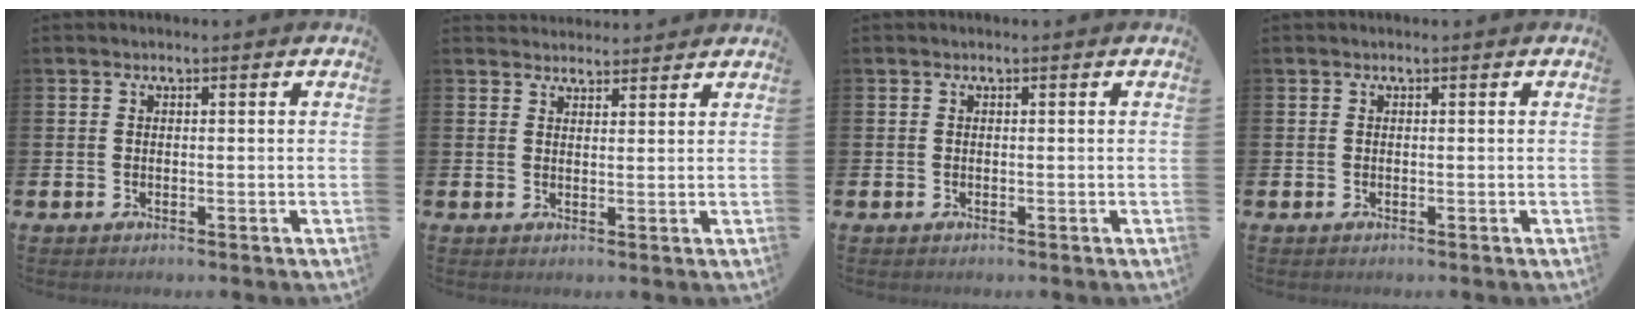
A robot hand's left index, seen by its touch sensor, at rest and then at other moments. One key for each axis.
{"total": 2.6, "fx": 2.6, "fy": 0.6, "fz": -0.2, "tx": 0.013, "ty": -0.016, "tz": 0.044}
{"total": 0.0}
{"total": 0.0}